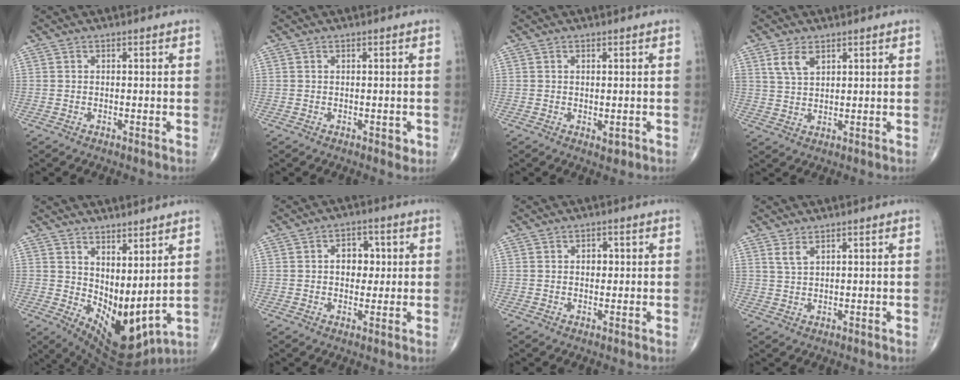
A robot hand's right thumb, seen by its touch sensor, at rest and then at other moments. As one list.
[{"total": 1.5, "force": [-0.2, 0.9, 1.2], "torque": [-0.011, -0.002, -0.001]}, {"total": 1.8, "force": [-0.3, 1.0, 1.5], "torque": [-0.011, -0.003, -0.001]}, {"total": 4.6, "force": [2.5, 2.5, 2.9], "torque": [-0.049, -0.009, 0.053]}, {"total": 13.0, "force": [3.9, 6.1, 10.8], "torque": [-0.151, -0.040, 0.095]}, {"total": 5.8, "force": [0.8, 4.2, 3.9], "torque": [-0.024, 0.005, 0.008]}, {"total": 2.2, "force": [0.4, 1.6, 1.5], "torque": [-0.010, 0.002, 0.004]}, {"total": 2.3, "force": [1.6, 0.7, 1.5], "torque": [-0.033, -0.007, 0.038]}]